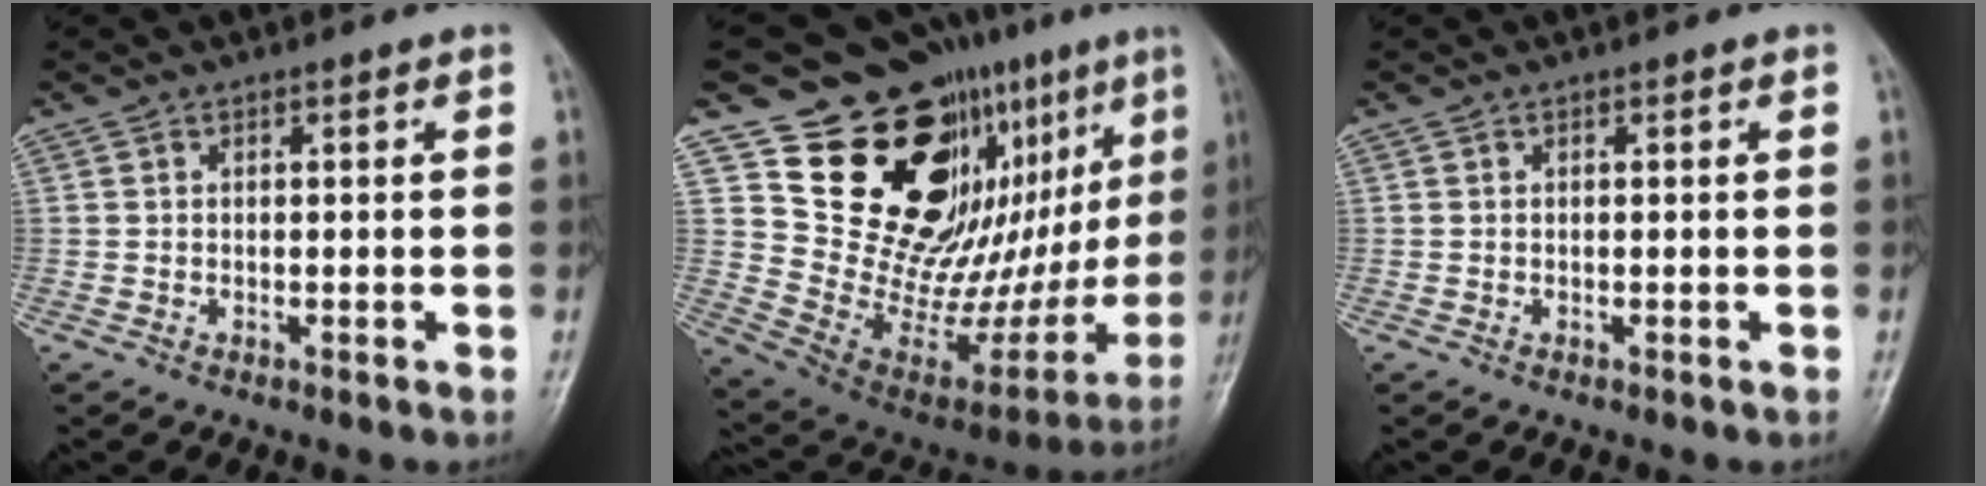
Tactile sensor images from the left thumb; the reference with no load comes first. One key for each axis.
{"total": 26.7, "fx": 13.2, "fy": 13.5, "fz": 18.8, "tx": -0.201, "ty": -0.053, "tz": 0.231}
{"total": 0.0}